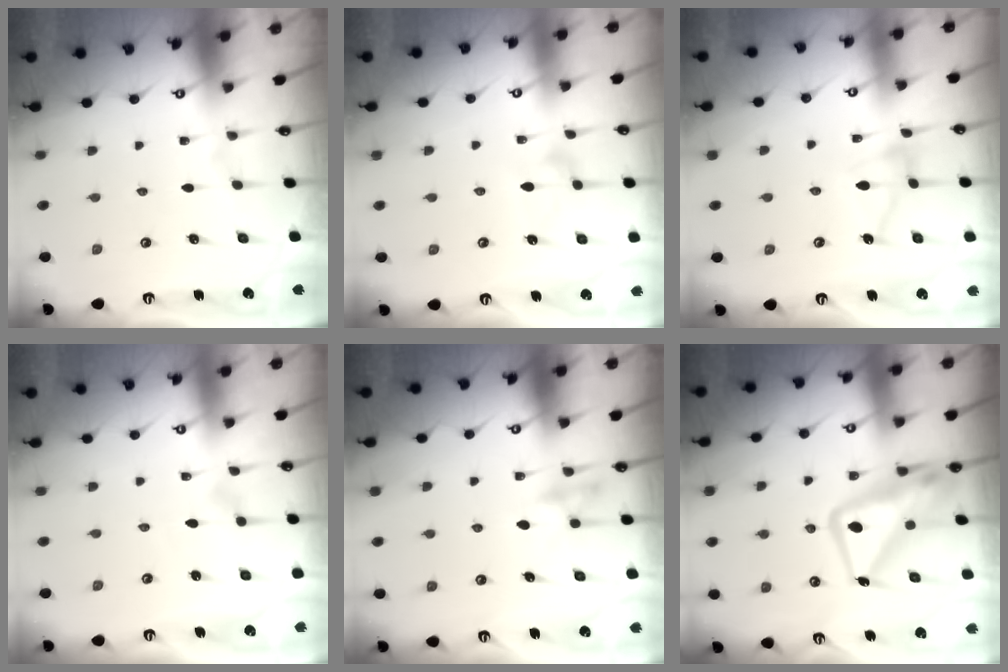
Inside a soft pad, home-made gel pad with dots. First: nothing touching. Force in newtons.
{"total": 7.0, "press": 7.0, "slide": 0.4}
{"total": 7.7, "press": 7.7, "slide": 0.7}
{"total": 3.2, "press": 3.2, "slide": 0.1}
{"total": 9.5, "press": 9.4, "slide": 1.2}
{"total": 14.8, "press": 14.7, "slide": 1.5}